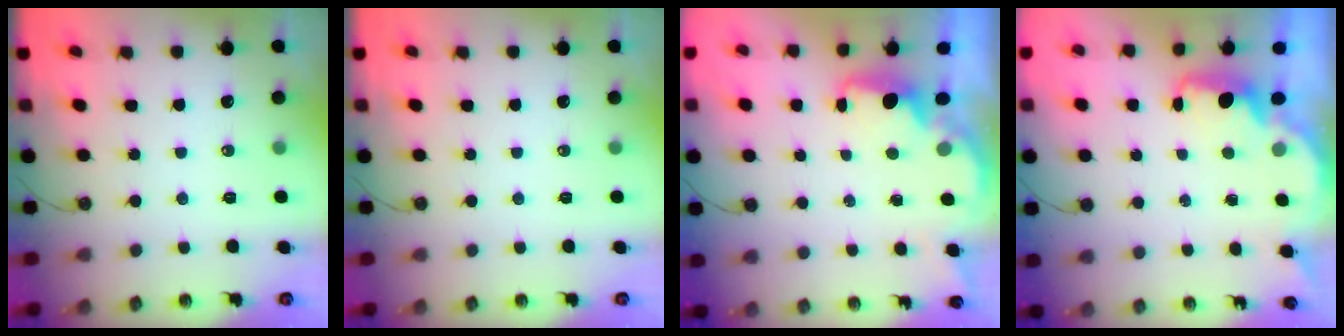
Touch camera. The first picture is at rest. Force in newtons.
{"total": 0.0}
{"total": 2.1, "press": 2.0, "slide": 0.7}
{"total": 1.7, "press": 1.5, "slide": 0.7}